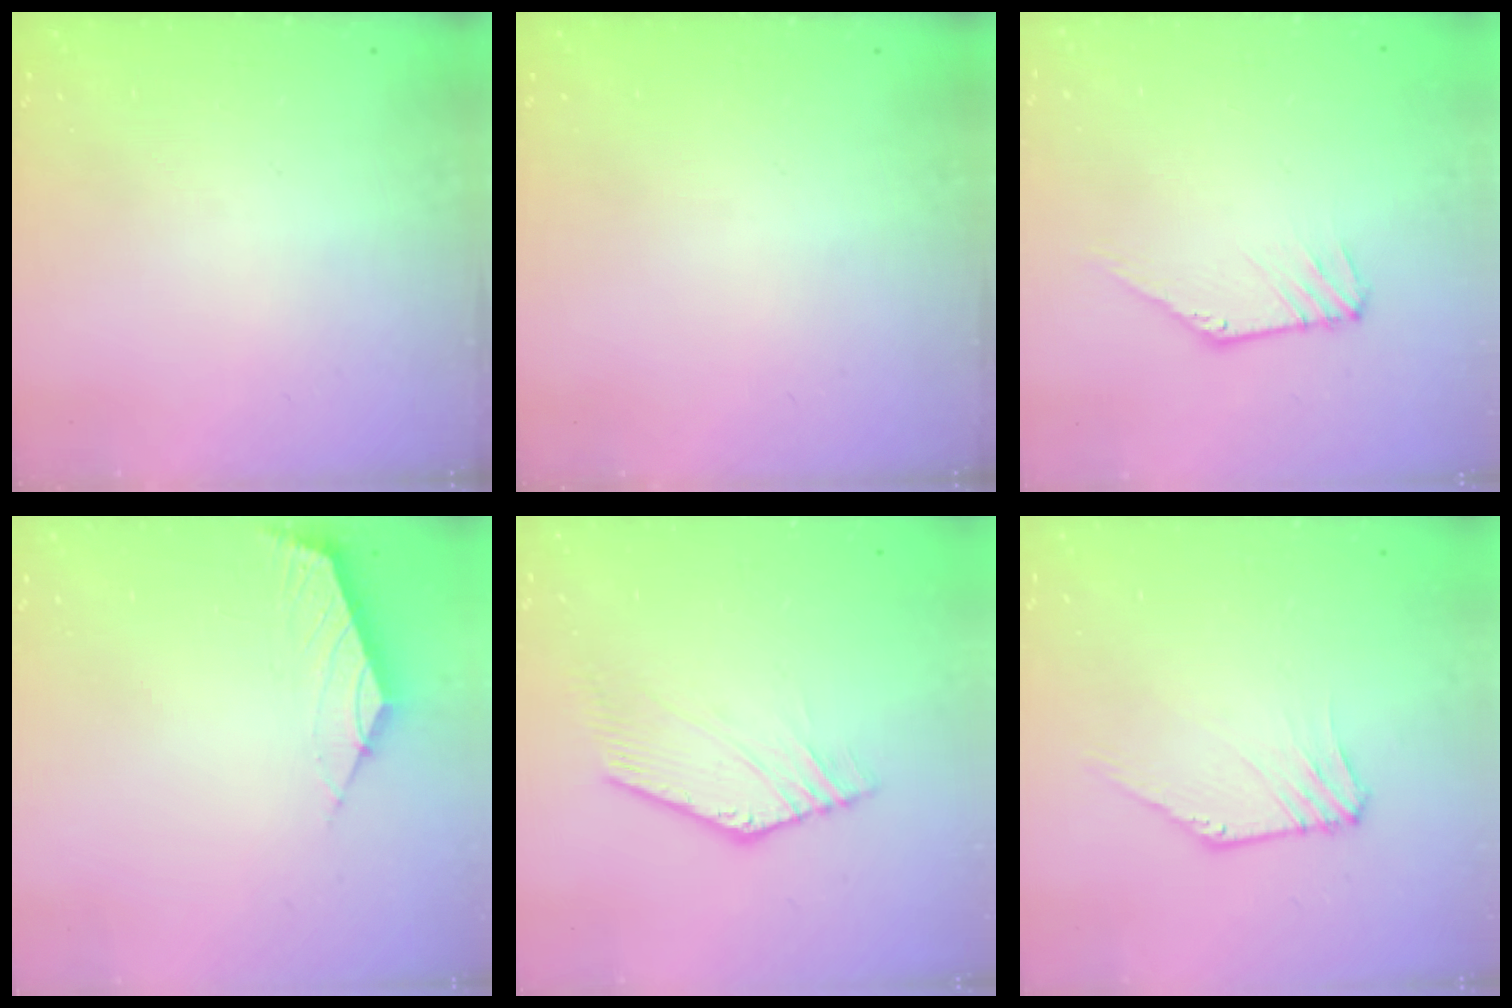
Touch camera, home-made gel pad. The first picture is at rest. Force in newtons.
{"total": 0.0}
{"total": 3.5, "press": 3.5, "slide": 0.1}
{"total": 2.4, "press": 2.3, "slide": 0.5}
{"total": 1.9, "press": 1.9, "slide": 0.1}
{"total": 1.7, "press": 1.7, "slide": 0.2}